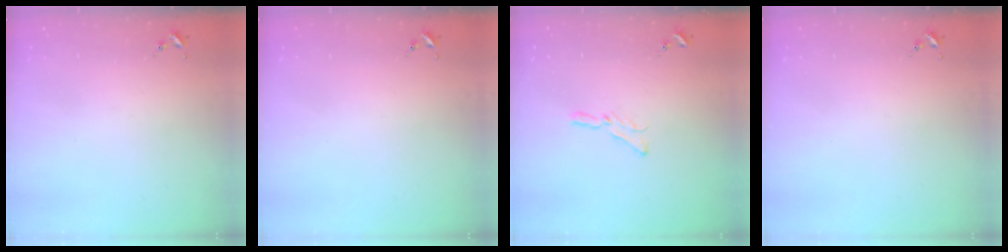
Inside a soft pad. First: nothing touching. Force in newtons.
{"total": 0.0}
{"total": 5.6, "press": 5.6, "slide": 0.5}
{"total": 0.0}